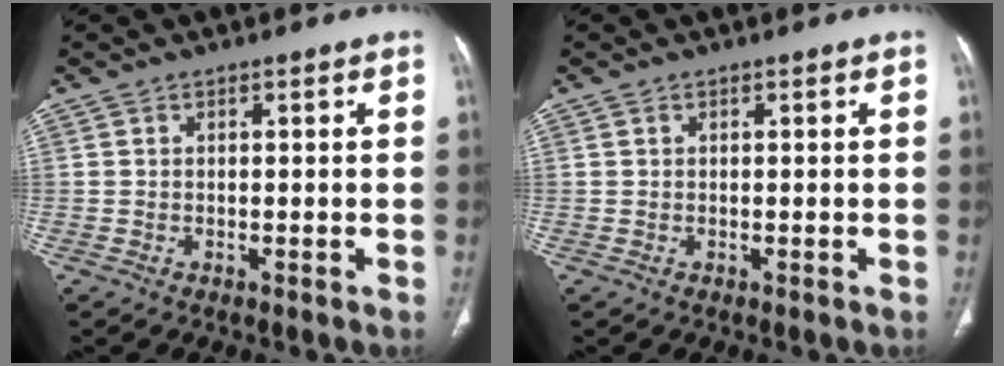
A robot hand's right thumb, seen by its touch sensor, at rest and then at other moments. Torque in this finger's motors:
{"motor_torque": [0.38, -0.27, -0.50, 0.05, 0.04]}